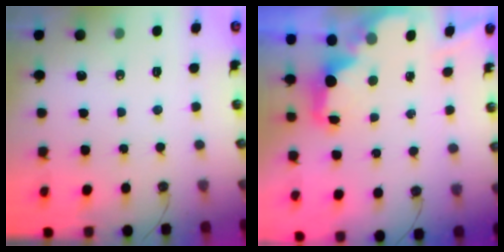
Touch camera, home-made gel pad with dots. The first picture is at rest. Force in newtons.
{"total": 3.6, "press": 3.5, "slide": 0.5}